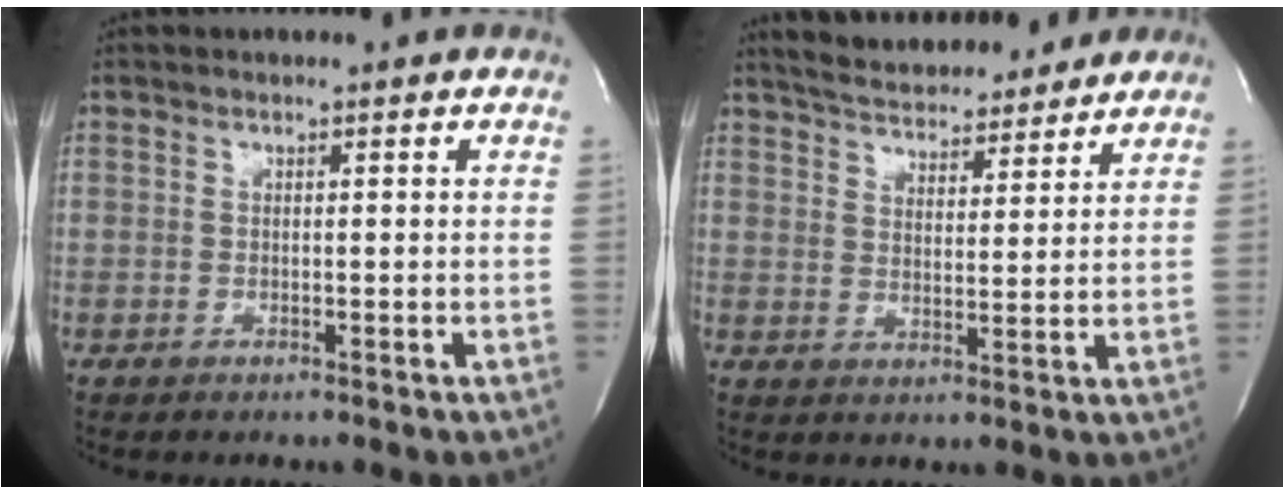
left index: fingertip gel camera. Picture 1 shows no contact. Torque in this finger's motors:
{"motor_torque": [0.19, -0.24, 0.25, 0.10]}